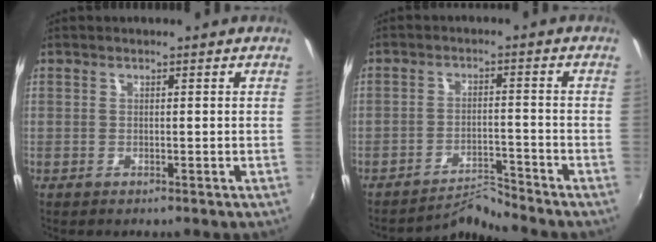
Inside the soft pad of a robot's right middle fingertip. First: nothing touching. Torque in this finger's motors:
{"motor_torque": [-0.40, 0.05, 0.04, -0.01]}